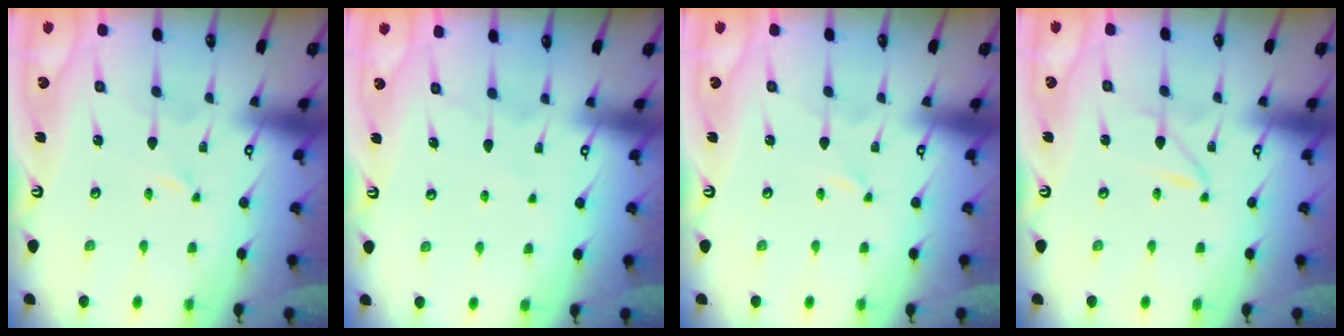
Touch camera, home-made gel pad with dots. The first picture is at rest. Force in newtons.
{"total": 4.8, "press": 4.8, "slide": 0.5}
{"total": 0.0}
{"total": 1.9, "press": 1.9, "slide": 0.2}